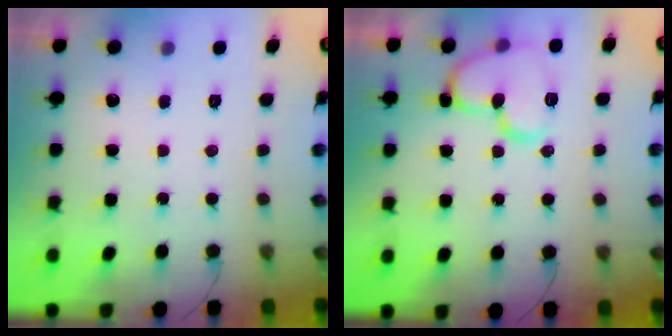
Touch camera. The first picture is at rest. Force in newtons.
{"total": 13.0, "press": 12.8, "slide": 2.2}